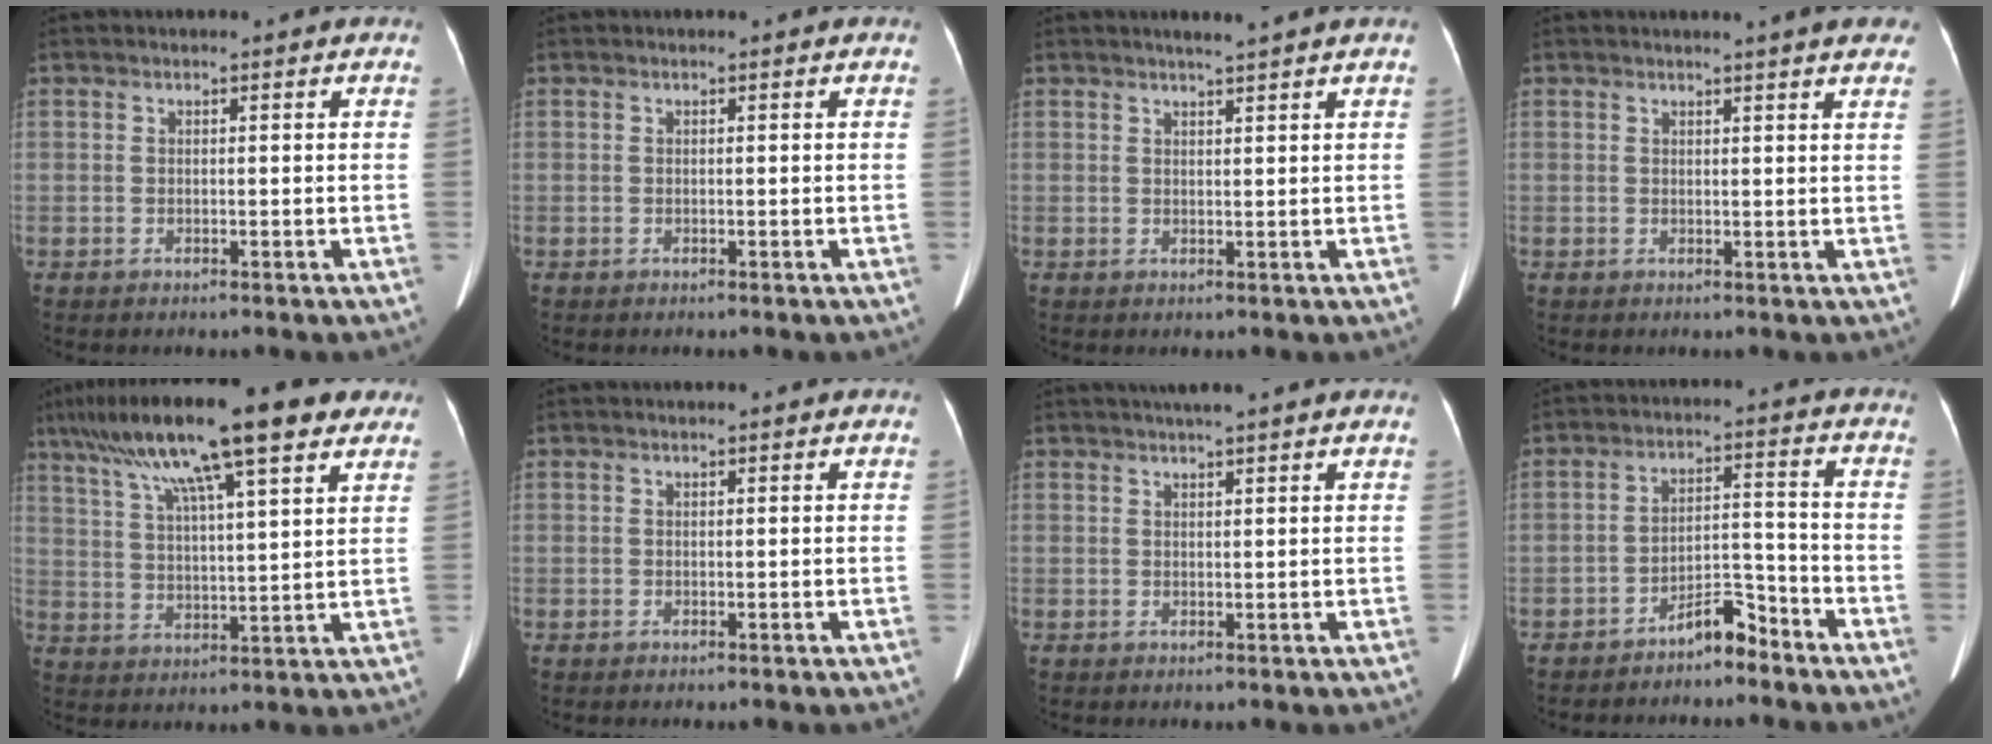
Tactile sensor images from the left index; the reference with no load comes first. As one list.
[{"total": 0.0}, {"total": 2.5, "force": [2.1, -0.7, 1.3], "torque": [-0.016, 0.002, 0.031]}, {"total": 6.5, "force": [5.3, 0.3, 3.8], "torque": [-0.042, 0.008, 0.047]}, {"total": 19.9, "force": [13.1, 2.4, 14.7], "torque": [-0.259, 0.049, 0.200]}, {"total": 0.0}, {"total": 5.0, "force": [4.1, -0.6, 2.7], "torque": [-0.037, 0.024, 0.059]}, {"total": 5.2, "force": [-4.5, 1.3, 2.4], "torque": [-0.038, 0.012, -0.078]}]